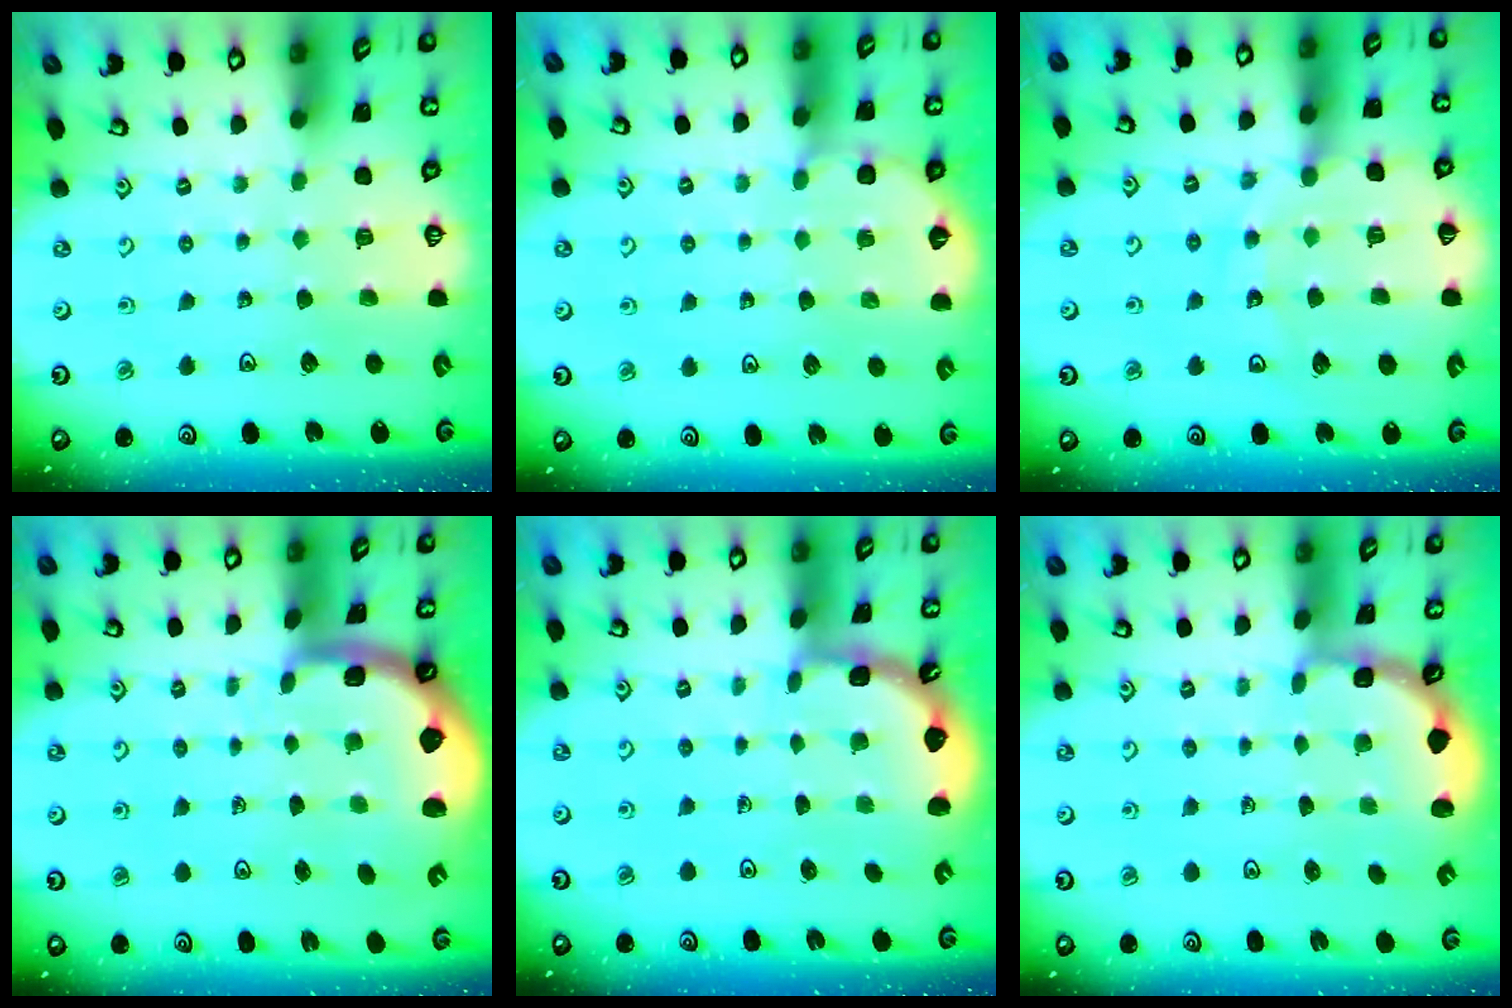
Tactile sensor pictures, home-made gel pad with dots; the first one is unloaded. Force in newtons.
{"total": 4.5, "press": 4.5, "slide": 0.3}
{"total": 12.9, "press": 12.8, "slide": 1.6}
{"total": 3.5, "press": 2.4, "slide": 2.6}
{"total": 2.1, "press": 2.1, "slide": 0.2}
{"total": 2.0, "press": 1.6, "slide": 1.1}